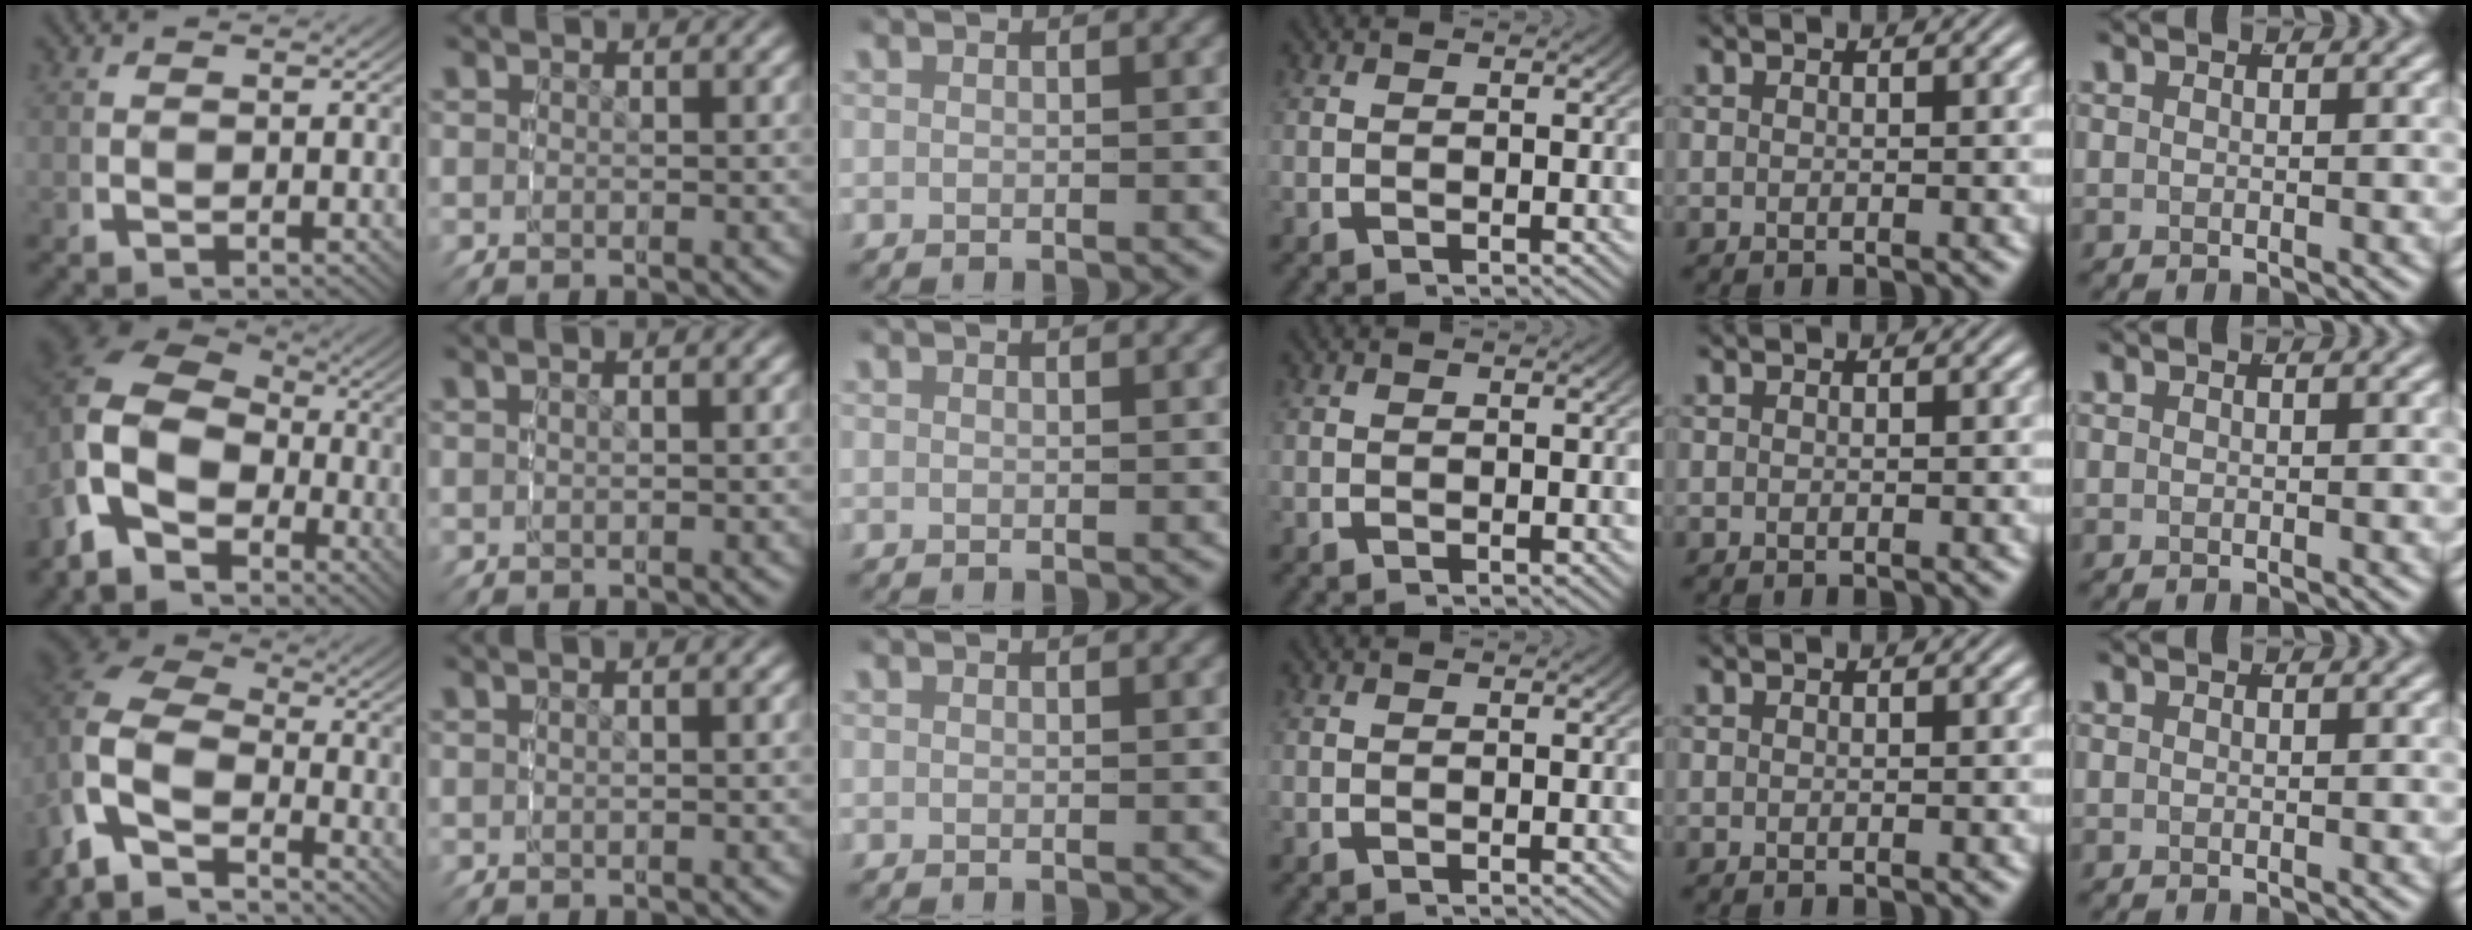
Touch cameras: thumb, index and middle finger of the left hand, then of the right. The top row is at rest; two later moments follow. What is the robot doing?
{"motion": "lift_and_place", "object": "sponge"}